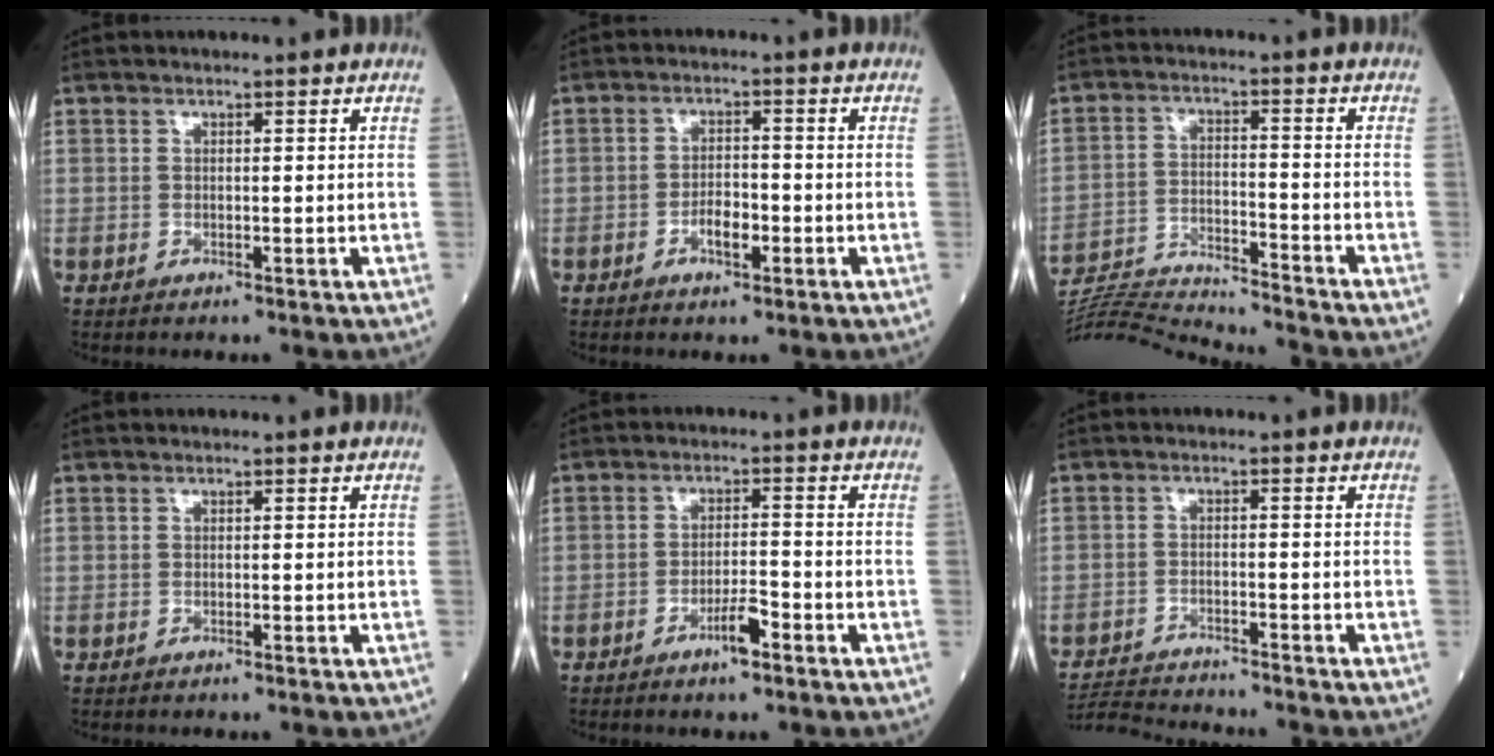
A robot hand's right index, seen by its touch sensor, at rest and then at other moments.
{"total": 3.3, "force": [-1.5, 1.3, 2.7], "torque": [-0.046, 0.004, -0.026]}
{"total": 16.0, "force": [-15.5, -1.6, 3.6], "torque": [-0.062, -0.006, -0.250]}
{"total": 0.0}
{"total": 3.6, "force": [-2.3, 0.5, 2.7], "torque": [-0.048, 0.001, -0.042]}
{"total": 8.7, "force": [-8.5, -0.2, 1.7], "torque": [-0.030, -0.008, -0.141]}